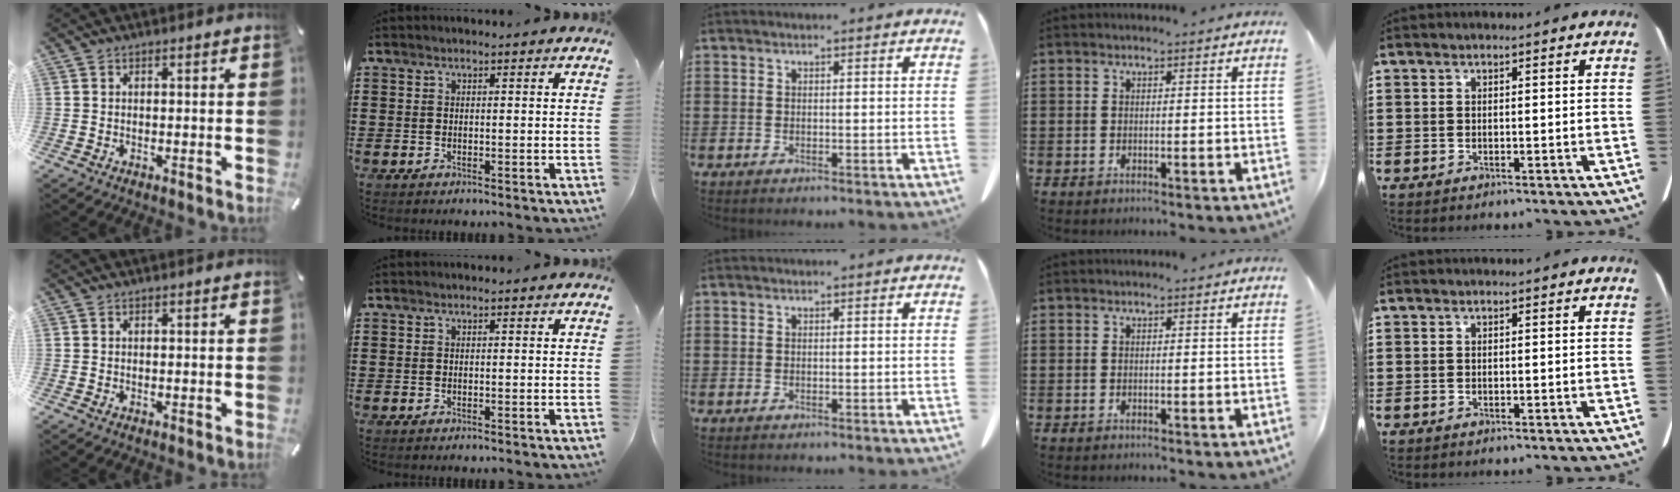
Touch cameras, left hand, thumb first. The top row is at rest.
{}